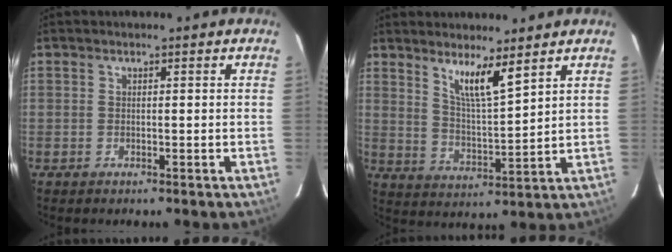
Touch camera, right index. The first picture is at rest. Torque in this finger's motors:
{"motor_torque": [-0.20, 0.27, -0.01, 0.03]}